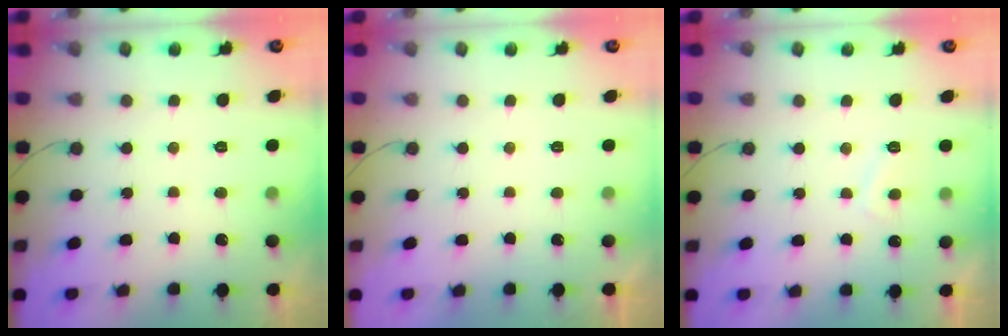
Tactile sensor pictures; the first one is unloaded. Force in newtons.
{"total": 2.1, "press": 2.0, "slide": 0.4}
{"total": 2.9, "press": 2.8, "slide": 0.8}